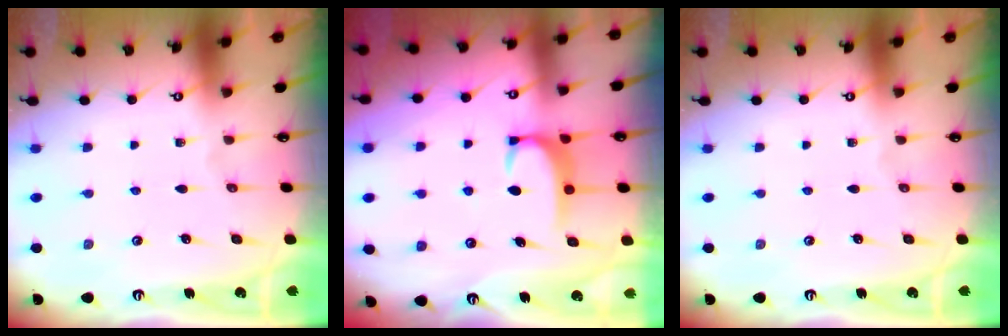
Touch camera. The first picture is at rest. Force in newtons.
{"total": 2.6, "press": 2.6, "slide": 0.4}
{"total": 0.0}